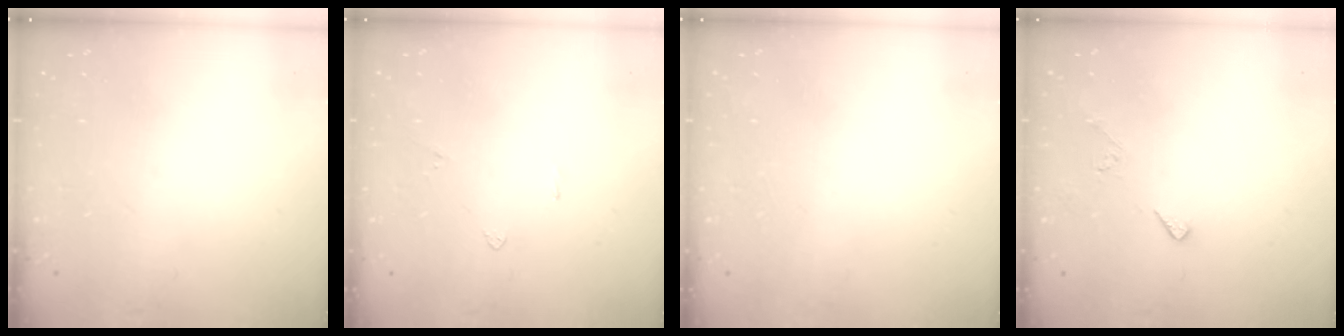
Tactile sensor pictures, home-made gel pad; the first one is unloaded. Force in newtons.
{"total": 2.0, "press": 2.0, "slide": 0.5}
{"total": 2.0, "press": 2.0, "slide": 0.1}
{"total": 5.5, "press": 5.5, "slide": 0.5}